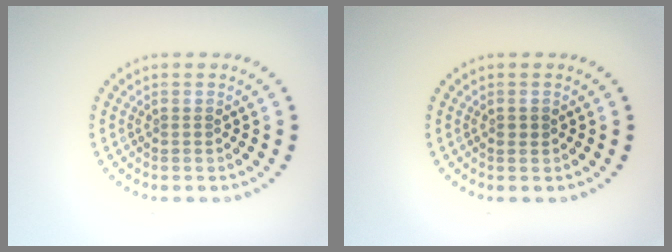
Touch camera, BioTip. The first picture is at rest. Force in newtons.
{"total": 0.8, "press": 0.8, "slide": 0.3}